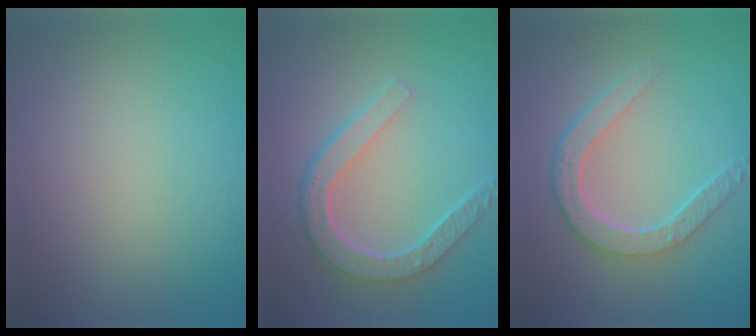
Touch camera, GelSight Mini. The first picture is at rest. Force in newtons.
{"total": 5.1, "press": 4.0, "slide": 3.2}
{"total": 4.6, "press": 3.7, "slide": 2.8}